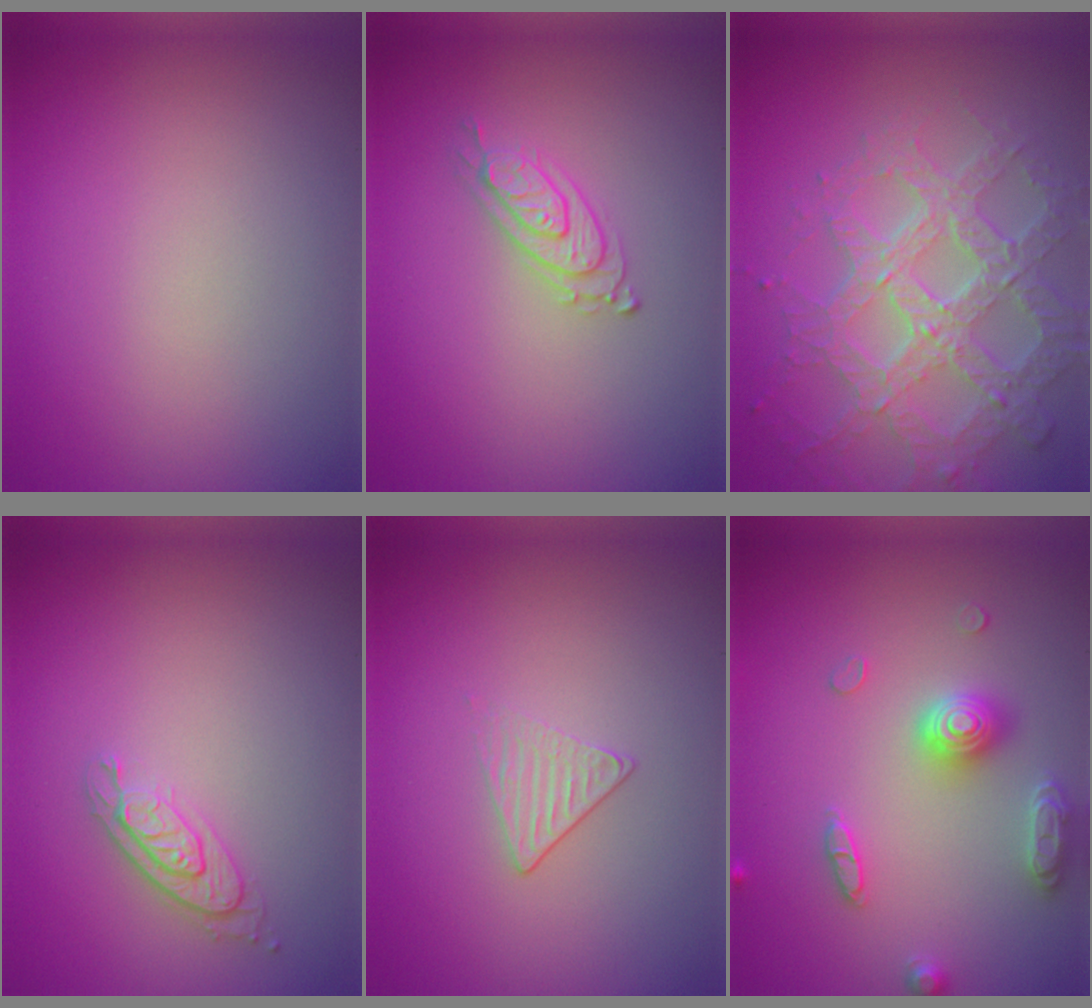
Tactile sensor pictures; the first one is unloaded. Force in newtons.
{"total": 2.2, "press": 2.0, "slide": 0.8}
{"total": 7.7, "press": 5.4, "slide": 5.4}
{"total": 2.1, "press": 1.8, "slide": 1.1}
{"total": 1.2, "press": 0.7, "slide": 1.0}
{"total": 3.2, "press": 3.2, "slide": 0.5}